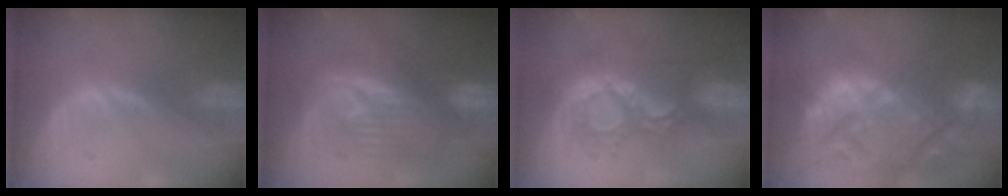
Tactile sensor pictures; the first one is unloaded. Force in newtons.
{"total": 8.3, "press": 8.3, "slide": 0.2}
{"total": 9.0, "press": 8.0, "slide": 4.0}
{"total": 15.3, "press": 13.1, "slide": 8.0}